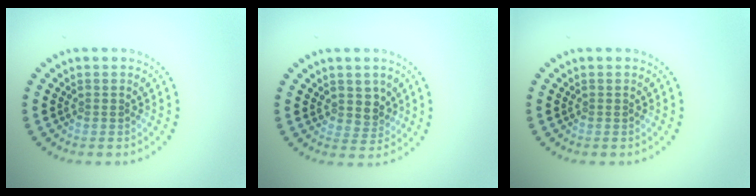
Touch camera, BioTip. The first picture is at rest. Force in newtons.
{"total": 2.0, "press": 1.7, "slide": 1.1}
{"total": 0.0}